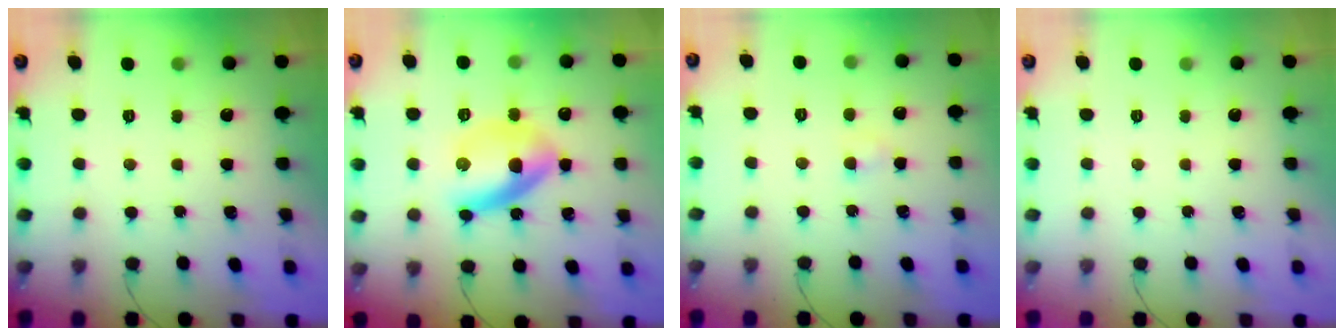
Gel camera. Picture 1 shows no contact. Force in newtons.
{"total": 11.7, "press": 11.7, "slide": 0.4}
{"total": 2.3, "press": 2.1, "slide": 0.8}
{"total": 0.0}